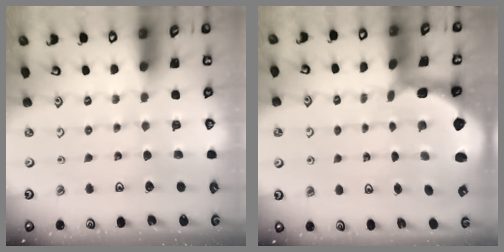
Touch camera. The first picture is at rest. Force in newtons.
{"total": 2.3, "press": 1.5, "slide": 1.8}